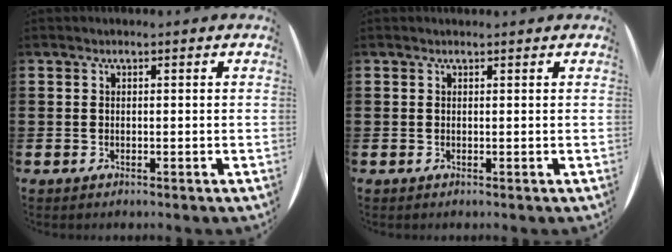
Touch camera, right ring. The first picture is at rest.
{"total": 0.0}